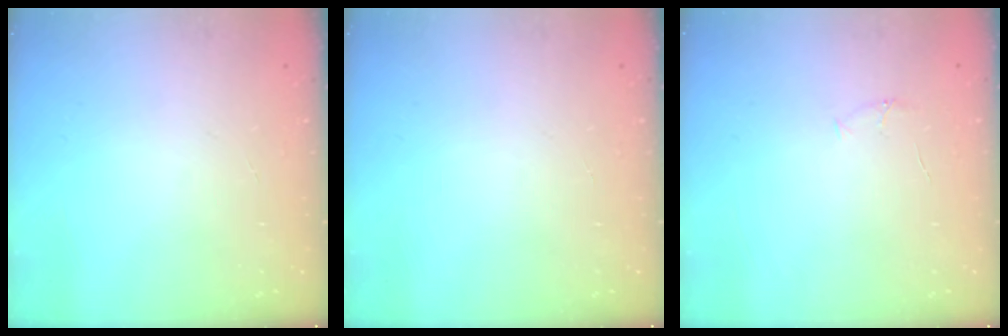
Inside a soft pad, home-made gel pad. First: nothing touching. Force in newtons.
{"total": 0.0}
{"total": 3.8, "press": 3.6, "slide": 1.1}